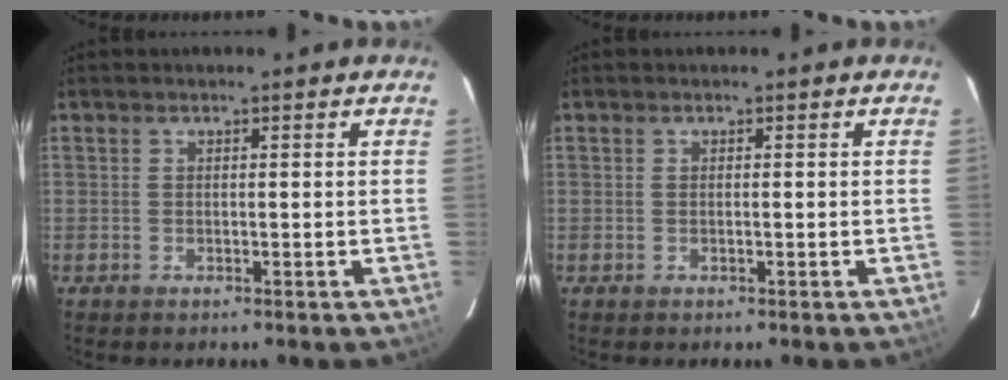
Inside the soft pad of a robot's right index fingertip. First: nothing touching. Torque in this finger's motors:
{"motor_torque": [-0.01, 0.00, 0.01, 0.00]}